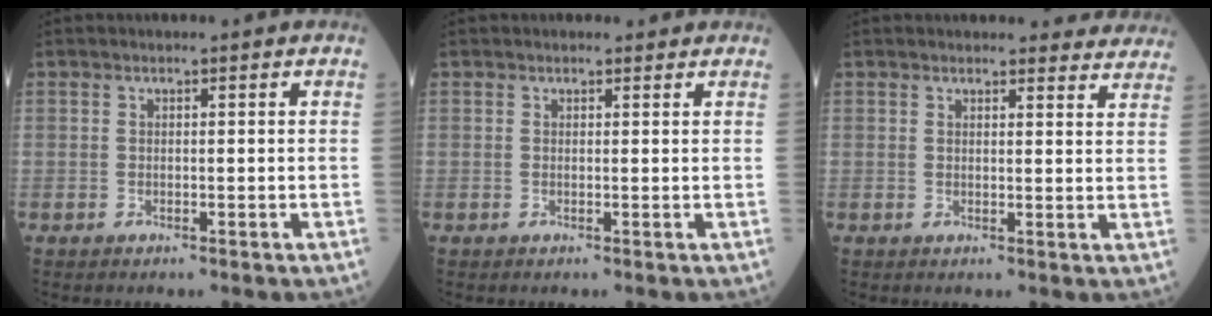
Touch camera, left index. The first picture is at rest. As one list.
[{"total": 1.0, "force": [0.8, 0.6, 0.0], "torque": [-0.005, 0.002, 0.008]}, {"total": 9.4, "force": [9.2, 1.9, 1.2], "torque": [0.024, -0.007, 0.073]}]